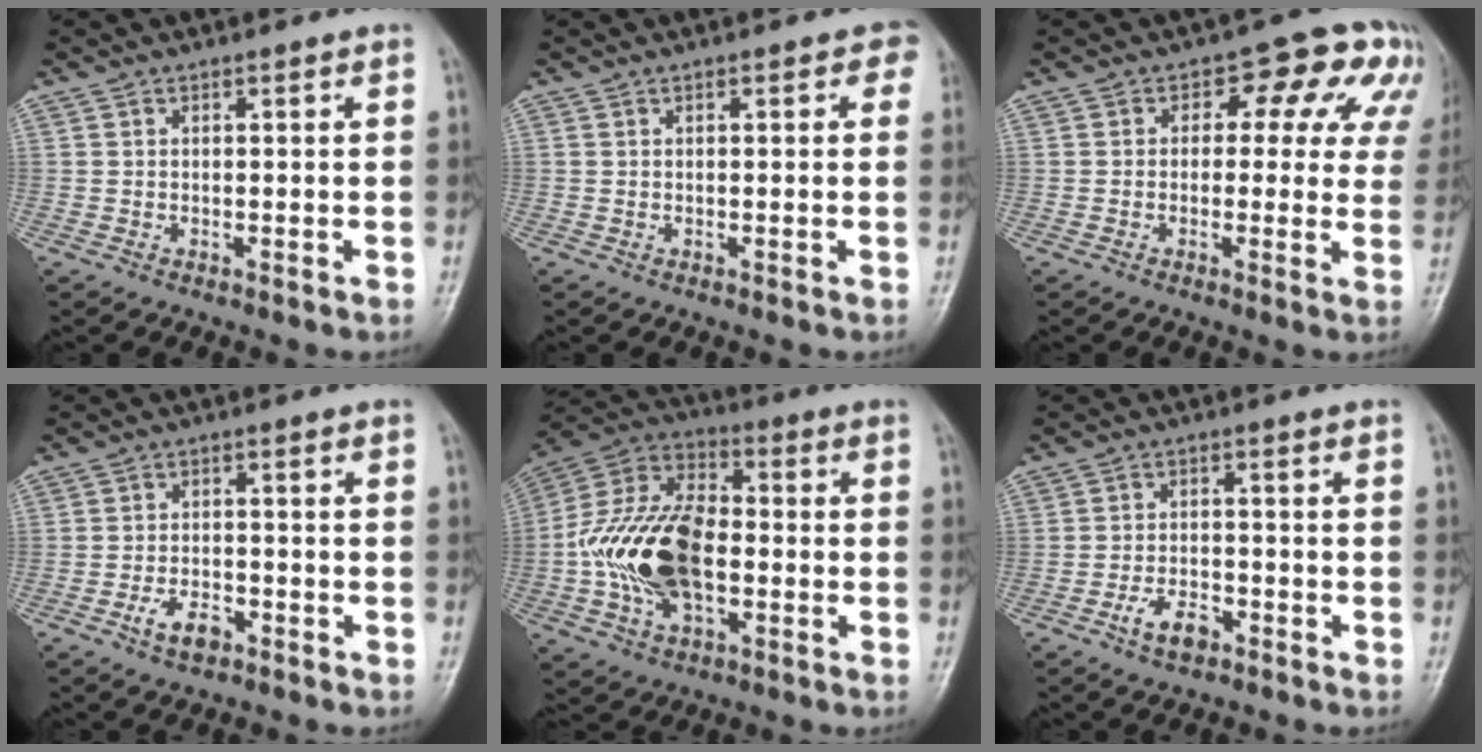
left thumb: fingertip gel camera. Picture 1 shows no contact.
{"total": 2.1, "force": [0.8, 1.2, 1.5], "torque": [0.001, 0.003, 0.002]}
{"total": 10.5, "force": [3.7, 6.6, 7.3], "torque": [-0.027, 0.015, 0.034]}
{"total": 4.5, "force": [-2.5, 2.5, 2.8], "torque": [-0.046, 0.015, -0.045]}
{"total": 19.2, "force": [-2.5, 11.8, 15.0], "torque": [-0.272, 0.029, -0.045]}
{"total": 4.9, "force": [-2.8, 2.7, 3.0], "torque": [-0.049, 0.018, -0.052]}